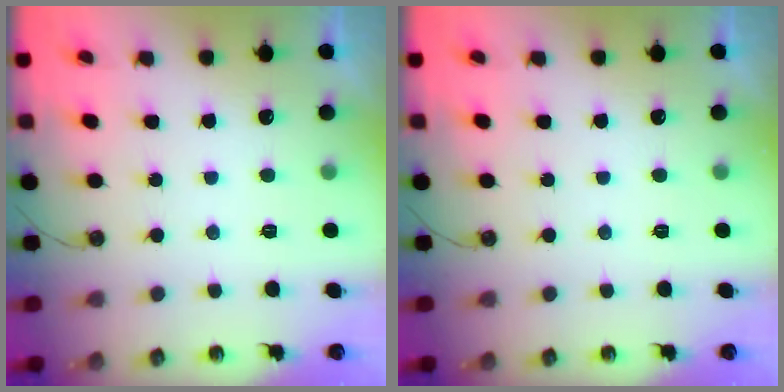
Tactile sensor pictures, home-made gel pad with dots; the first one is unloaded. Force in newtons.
{"total": 0.0}